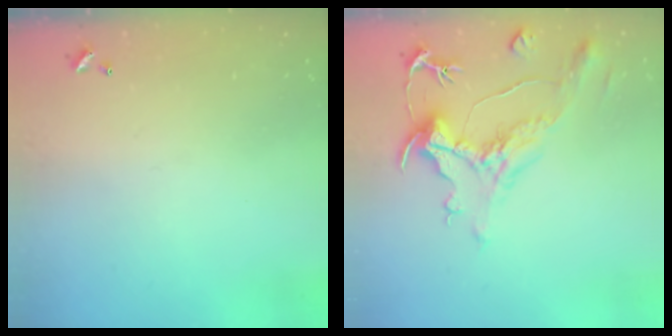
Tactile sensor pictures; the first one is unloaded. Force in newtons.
{"total": 1.6, "press": 0.0, "slide": 1.6}